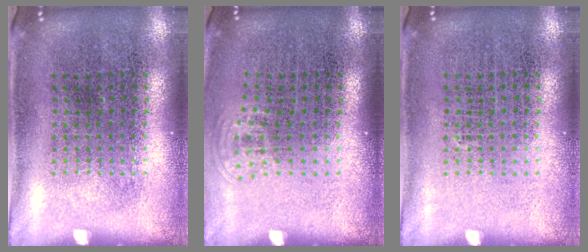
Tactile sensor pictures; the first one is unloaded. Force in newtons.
{"total": 0.7, "press": 0.5, "slide": 0.5}
{"total": 0.0}